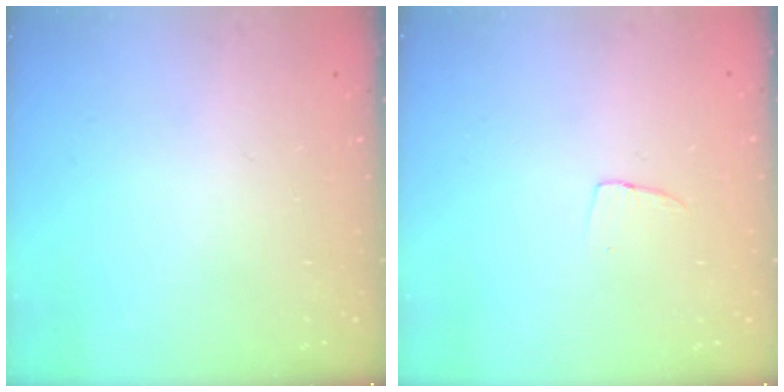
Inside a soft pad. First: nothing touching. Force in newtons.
{"total": 2.9, "press": 2.9, "slide": 0.1}